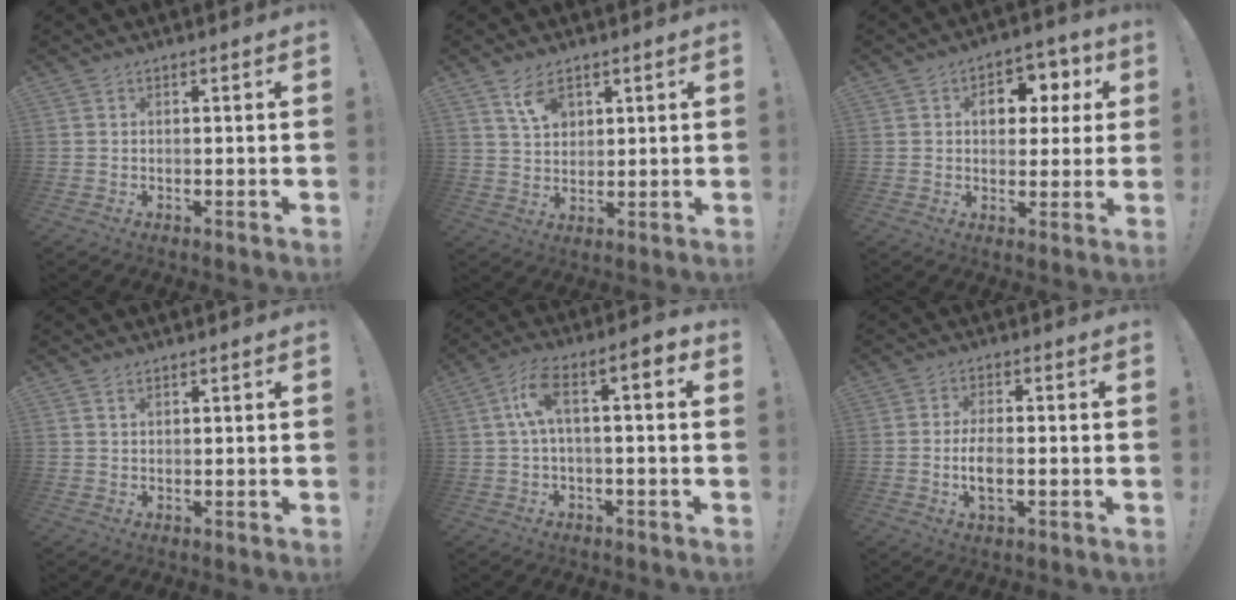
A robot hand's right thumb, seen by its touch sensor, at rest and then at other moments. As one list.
[{"total": 7.3, "force": [4.3, 4.6, 3.7], "torque": [-0.062, -0.017, 0.081]}, {"total": 9.3, "force": [2.8, 6.8, 5.7], "torque": [-0.065, -0.012, 0.047]}, {"total": 1.1, "force": [0.8, 0.5, 0.5], "torque": [-0.010, -0.001, 0.015]}, {"total": 8.6, "force": [1.3, 2.8, 8.0], "torque": [-0.138, 0.004, 0.025]}, {"total": 5.7, "force": [-1.2, 2.3, 5.1], "torque": [-0.098, -0.006, -0.024]}]